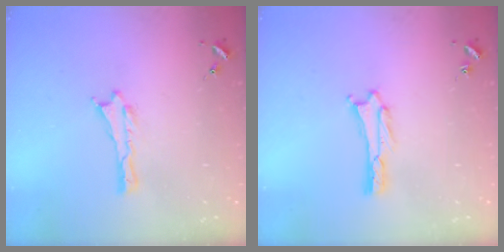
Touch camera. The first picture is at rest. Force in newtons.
{"total": 1.6, "press": 1.6, "slide": 0.2}